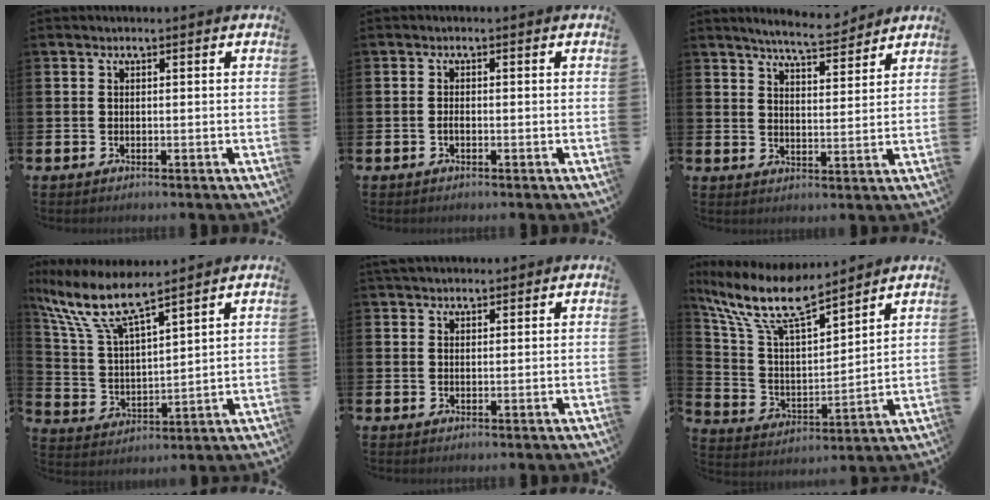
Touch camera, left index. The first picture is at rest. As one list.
[{"total": 0.9, "force": [-0.5, 0.3, 0.6], "torque": [-0.019, 0.000, -0.009]}, {"total": 6.0, "force": [5.8, 0.4, 1.5], "torque": [-0.042, -0.027, 0.104]}, {"total": 9.5, "force": [8.0, 1.8, 4.9], "torque": [-0.133, -0.036, 0.139]}, {"total": 2.2, "force": [2.1, 0.7, 0.5], "torque": [-0.004, -0.005, 0.036]}, {"total": 11.0, "force": [9.2, 2.3, 5.6], "torque": [-0.152, -0.052, 0.159]}]